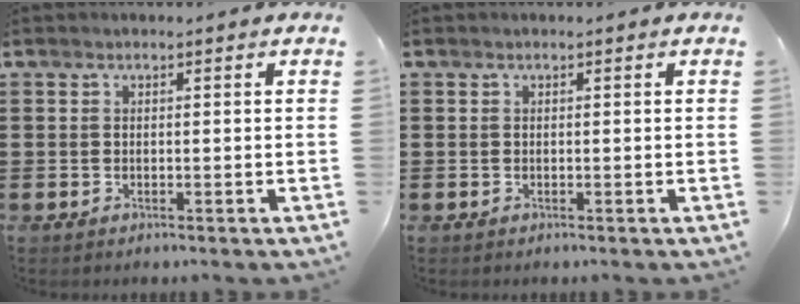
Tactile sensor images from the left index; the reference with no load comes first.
{"total": 0.0}